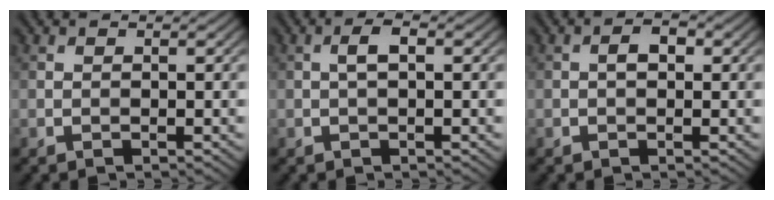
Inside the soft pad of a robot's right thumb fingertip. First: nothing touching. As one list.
[{"total": 1.9, "force": [0.2, 0.6, 1.8], "torque": [-0.034, 0.009, 0.000]}, {"total": 1.9, "force": [0.2, 1.2, 1.5], "torque": [-0.026, 0.005, -0.001]}]